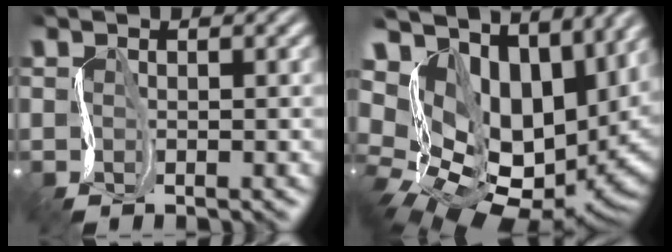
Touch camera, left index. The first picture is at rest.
{"total": 13.8, "force": [5.5, 9.8, 8.1], "torque": [-0.131, 0.006, 0.117]}